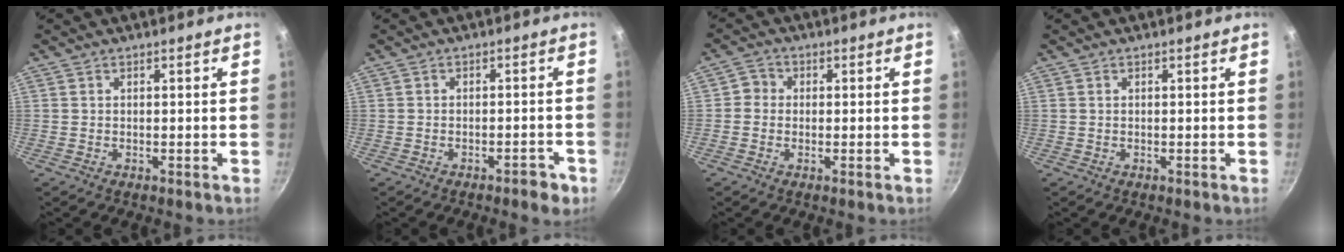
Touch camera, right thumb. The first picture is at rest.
{"total": 2.8, "force": [-1.5, 1.0, 2.2], "torque": [-0.028, 0.004, -0.021]}
{"total": 2.9, "force": [-0.1, 2.7, 1.2], "torque": [-0.006, 0.007, -0.011]}
{"total": 0.0}